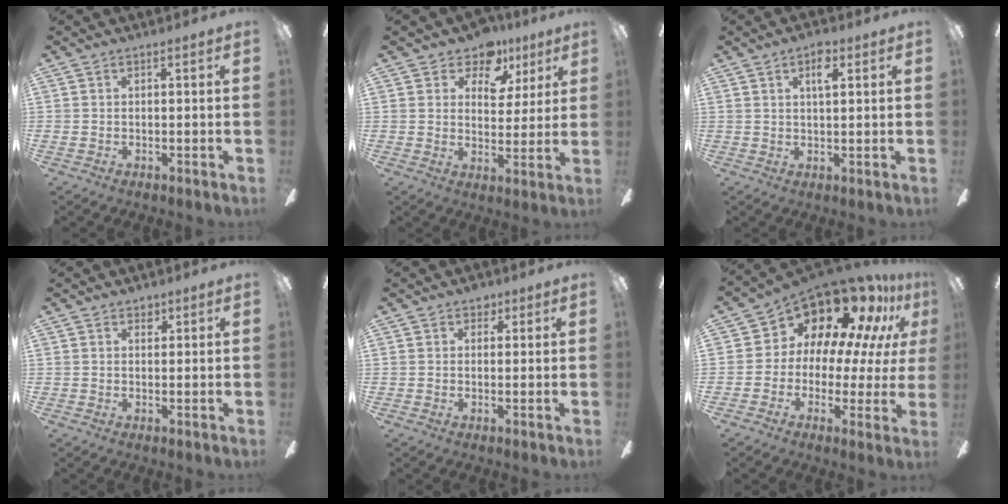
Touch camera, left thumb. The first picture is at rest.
{"total": 9.6, "force": [6.5, 6.0, 3.6], "torque": [-0.045, -0.041, 0.117]}
{"total": 4.4, "force": [2.3, 1.8, 3.3], "torque": [-0.049, -0.002, 0.034]}
{"total": 1.7, "force": [1.1, 1.2, 0.6], "torque": [0.002, -0.003, 0.018]}
{"total": 2.6, "force": [1.7, 1.8, 0.8], "torque": [0.005, -0.005, 0.026]}
{"total": 17.2, "force": [12.8, 8.5, 7.8], "torque": [-0.128, -0.106, 0.228]}